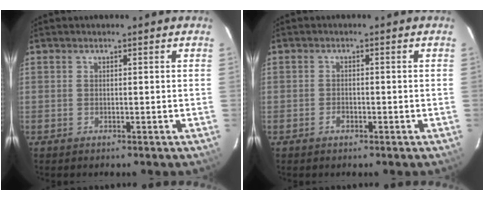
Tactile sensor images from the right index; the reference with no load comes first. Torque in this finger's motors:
{"motor_torque": [-0.12, 0.16, -0.02, 0.00]}